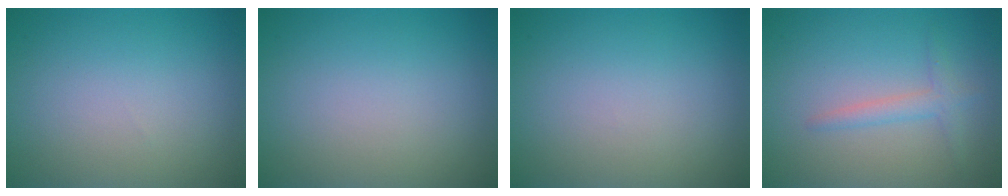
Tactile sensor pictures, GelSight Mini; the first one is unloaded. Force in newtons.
{"total": 0.0}
{"total": 0.0}
{"total": 1.8, "press": 1.8, "slide": 0.1}